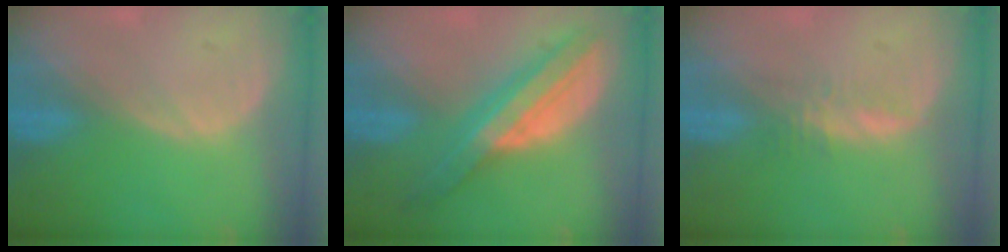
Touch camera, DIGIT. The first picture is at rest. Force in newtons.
{"total": 8.5, "press": 8.5, "slide": 0.5}
{"total": 2.0, "press": 1.8, "slide": 0.6}